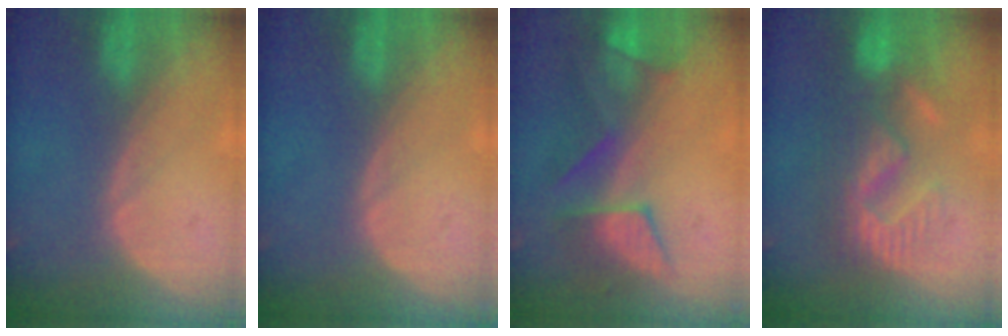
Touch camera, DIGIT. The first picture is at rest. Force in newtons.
{"total": 0.0}
{"total": 7.6, "press": 7.5, "slide": 1.1}
{"total": 8.7, "press": 8.6, "slide": 1.5}